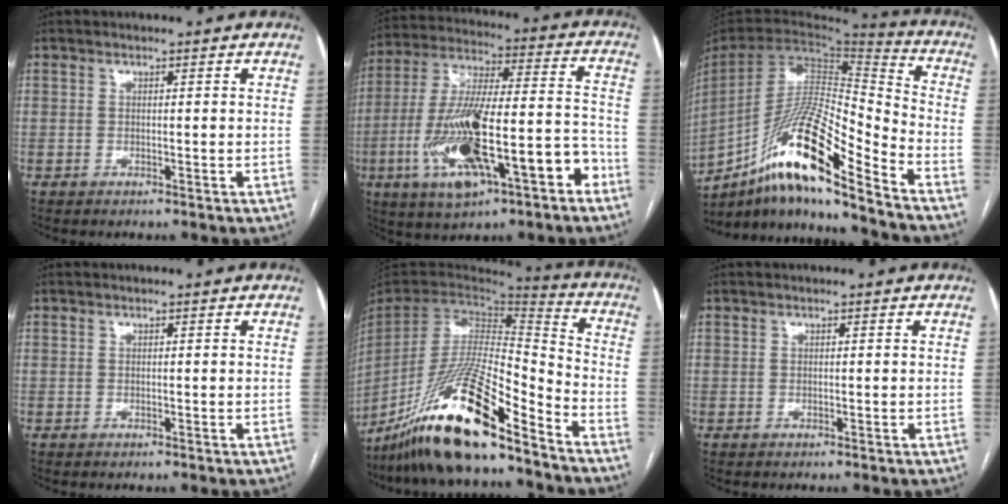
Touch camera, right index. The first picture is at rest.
{"total": 21.0, "force": [-8.5, 5.1, 18.5], "torque": [-0.349, 0.006, -0.132]}
{"total": 19.6, "force": [-13.3, 1.2, 14.3], "torque": [-0.292, -0.003, -0.245]}
{"total": 0.0}
{"total": 21.4, "force": [-15.7, 2.6, 14.3], "torque": [-0.293, -0.028, -0.290]}
{"total": 0.0}